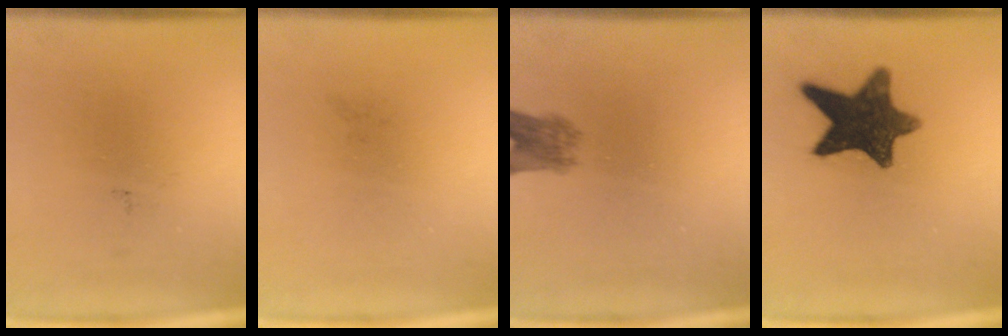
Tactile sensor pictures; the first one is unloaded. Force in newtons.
{"total": 0.0}
{"total": 3.4}
{"total": 12.2}